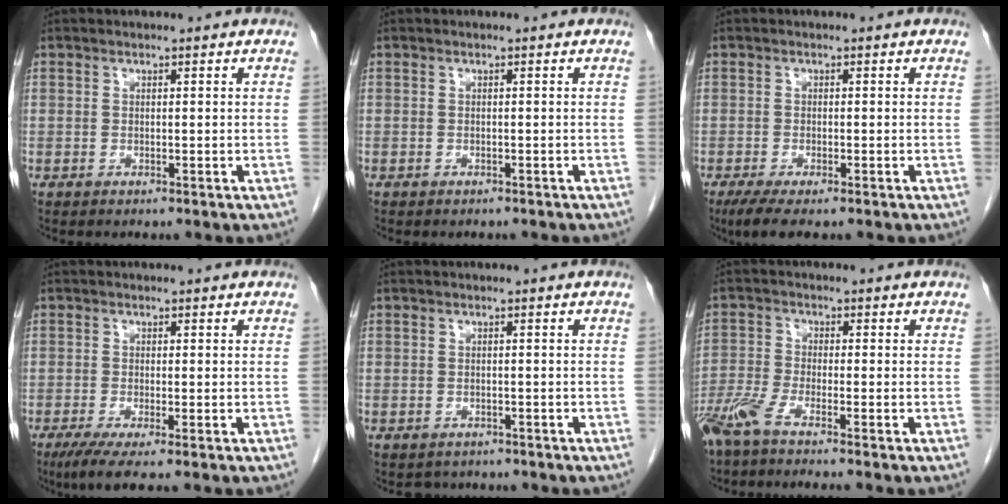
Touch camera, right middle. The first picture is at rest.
{"total": 1.4, "force": [-1.2, 0.6, 0.4], "torque": [-0.015, -0.002, -0.014]}
{"total": 4.4, "force": [-3.0, 1.0, 3.1], "torque": [-0.056, -0.013, -0.048]}
{"total": 3.9, "force": [-2.3, 0.1, 3.1], "torque": [-0.056, -0.014, -0.043]}
{"total": 2.2, "force": [-1.8, 1.2, -0.1], "torque": [-0.004, 0.001, -0.026]}
{"total": 4.7, "force": [-3.7, -0.5, 2.8], "torque": [-0.065, -0.015, -0.082]}